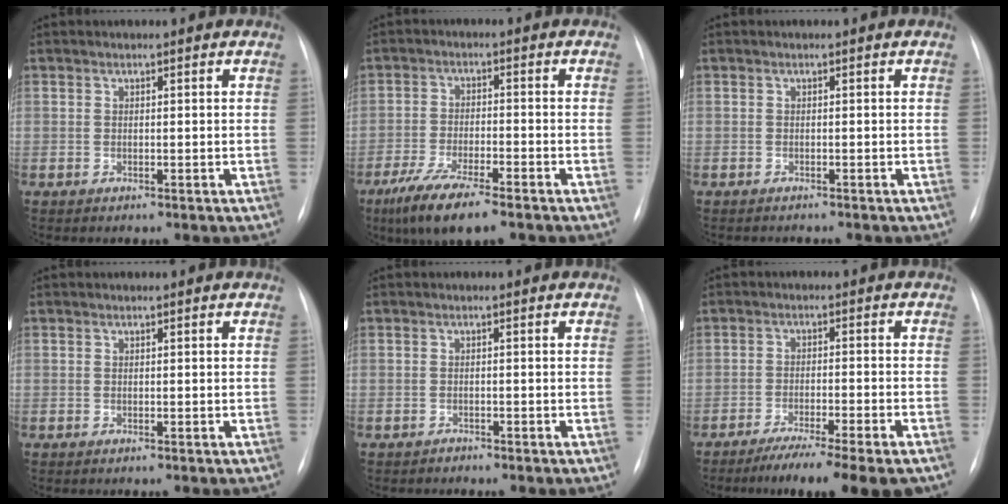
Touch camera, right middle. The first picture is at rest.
{"total": 9.5, "force": [-6.5, 1.5, 6.7], "torque": [-0.126, -0.024, -0.109]}
{"total": 1.9, "force": [-1.7, 0.4, 0.5], "torque": [-0.007, -0.006, -0.016]}
{"total": 0.0}
{"total": 0.7, "force": [-0.7, 0.2, -0.2], "torque": [-0.003, -0.003, -0.014]}
{"total": 12.0, "force": [-9.4, 0.6, 7.5], "torque": [-0.096, -0.024, -0.141]}